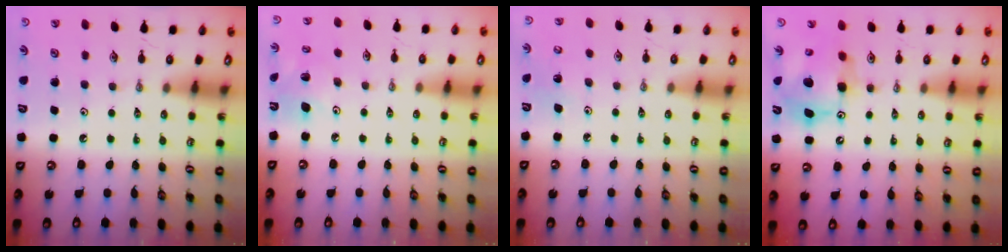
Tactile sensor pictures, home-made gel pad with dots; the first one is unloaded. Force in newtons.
{"total": 7.8, "press": 7.6, "slide": 1.9}
{"total": 4.2, "press": 3.9, "slide": 1.6}
{"total": 11.5, "press": 11.5, "slide": 0.9}